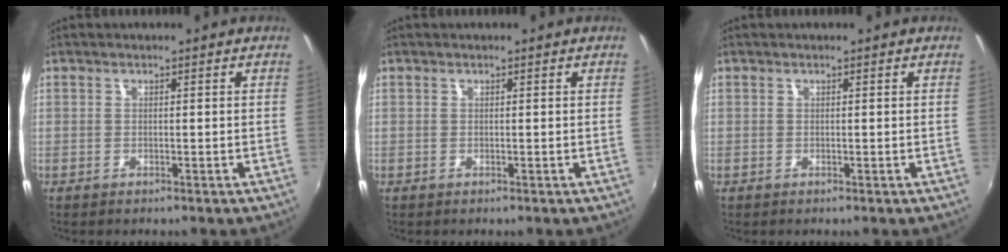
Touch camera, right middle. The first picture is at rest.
{"total": 0.0}
{"total": 0.0}